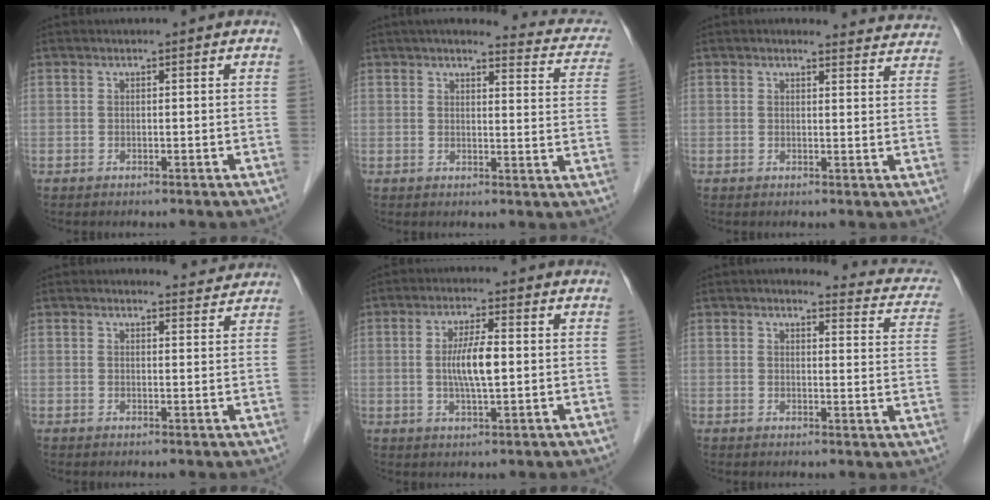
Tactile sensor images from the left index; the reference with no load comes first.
{"total": 10.8, "force": [9.4, 2.4, 4.9], "torque": [-0.043, -0.008, 0.079]}
{"total": 7.6, "force": [7.3, 1.7, 0.5], "torque": [0.022, -0.012, 0.051]}
{"total": 2.9, "force": [2.8, 0.4, -0.3], "torque": [-0.004, -0.008, 0.025]}
{"total": 5.7, "force": [-0.1, 0.9, 5.7], "torque": [-0.112, -0.002, -0.005]}
{"total": 8.8, "force": [7.9, 2.4, 3.0], "torque": [-0.015, -0.018, 0.058]}